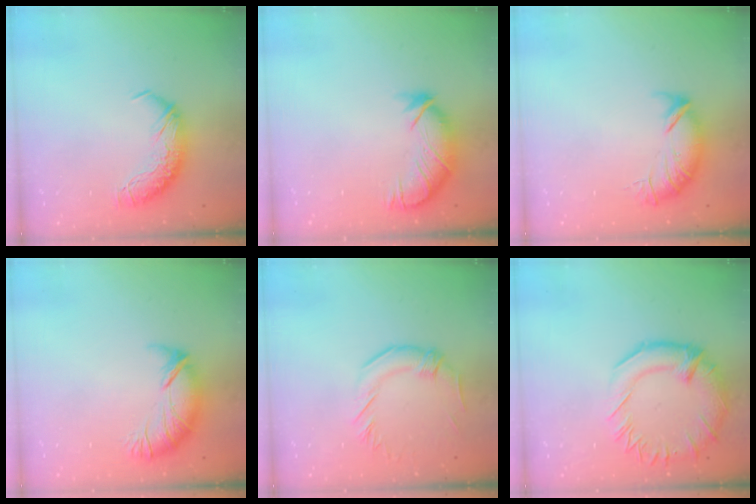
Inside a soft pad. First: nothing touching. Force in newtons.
{"total": 3.9, "press": 3.3, "slide": 2.1}
{"total": 4.3, "press": 4.1, "slide": 1.4}
{"total": 3.8, "press": 3.2, "slide": 2.1}
{"total": 1.8, "press": 1.5, "slide": 1.0}
{"total": 6.7, "press": 6.2, "slide": 2.6}